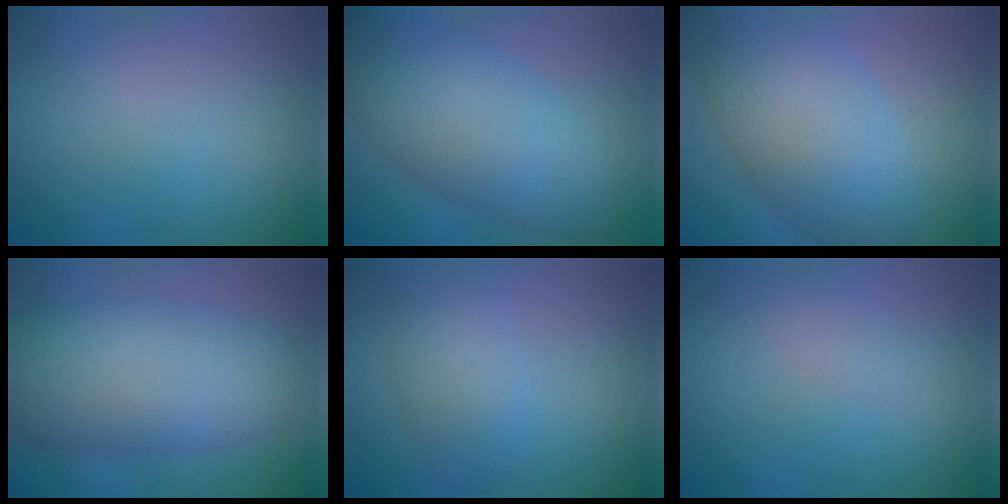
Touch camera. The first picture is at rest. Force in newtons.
{"total": 8.3, "press": 8.3, "slide": 0.1}
{"total": 8.7, "press": 8.7, "slide": 0.3}
{"total": 9.5, "press": 9.5, "slide": 0.3}
{"total": 3.9, "press": 3.9, "slide": 0.2}
{"total": 1.5, "press": 1.5, "slide": 0.1}